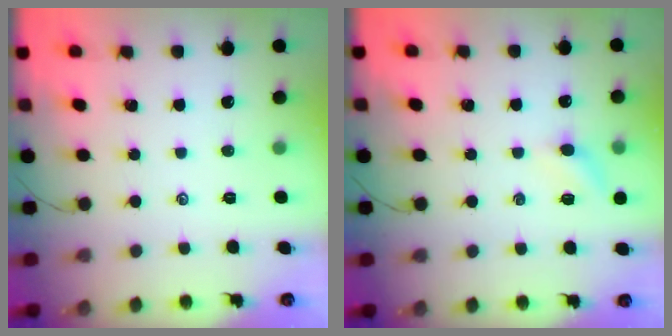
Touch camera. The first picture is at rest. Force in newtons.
{"total": 5.8, "press": 5.6, "slide": 1.5}